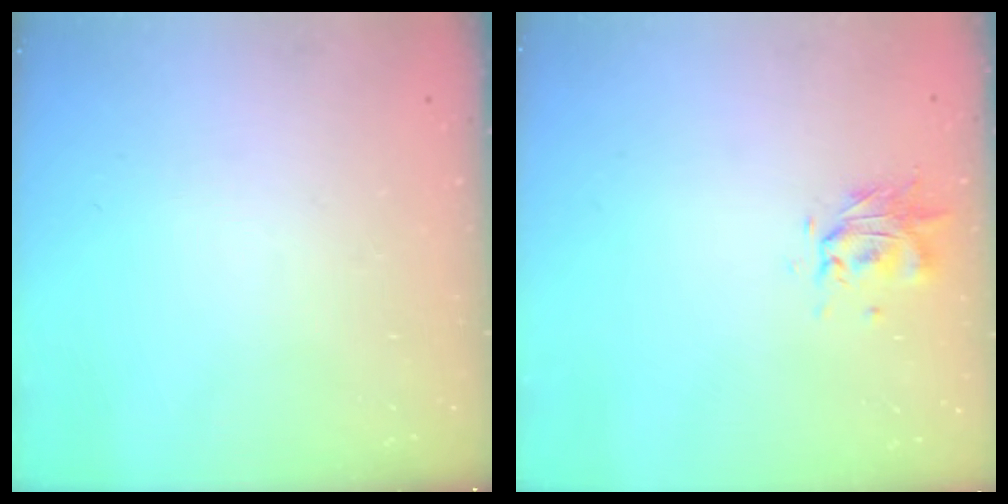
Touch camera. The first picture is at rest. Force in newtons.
{"total": 0.6, "press": 0.5, "slide": 0.3}